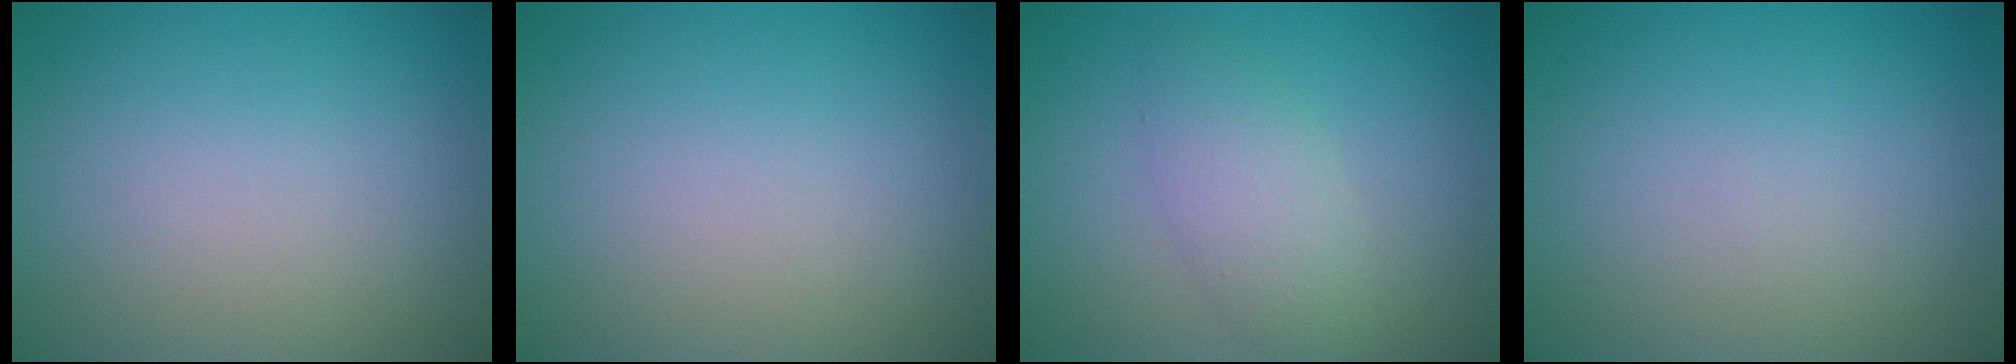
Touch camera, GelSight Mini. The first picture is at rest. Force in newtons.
{"total": 0.0}
{"total": 2.6, "press": 2.6, "slide": 0.3}
{"total": 0.0}